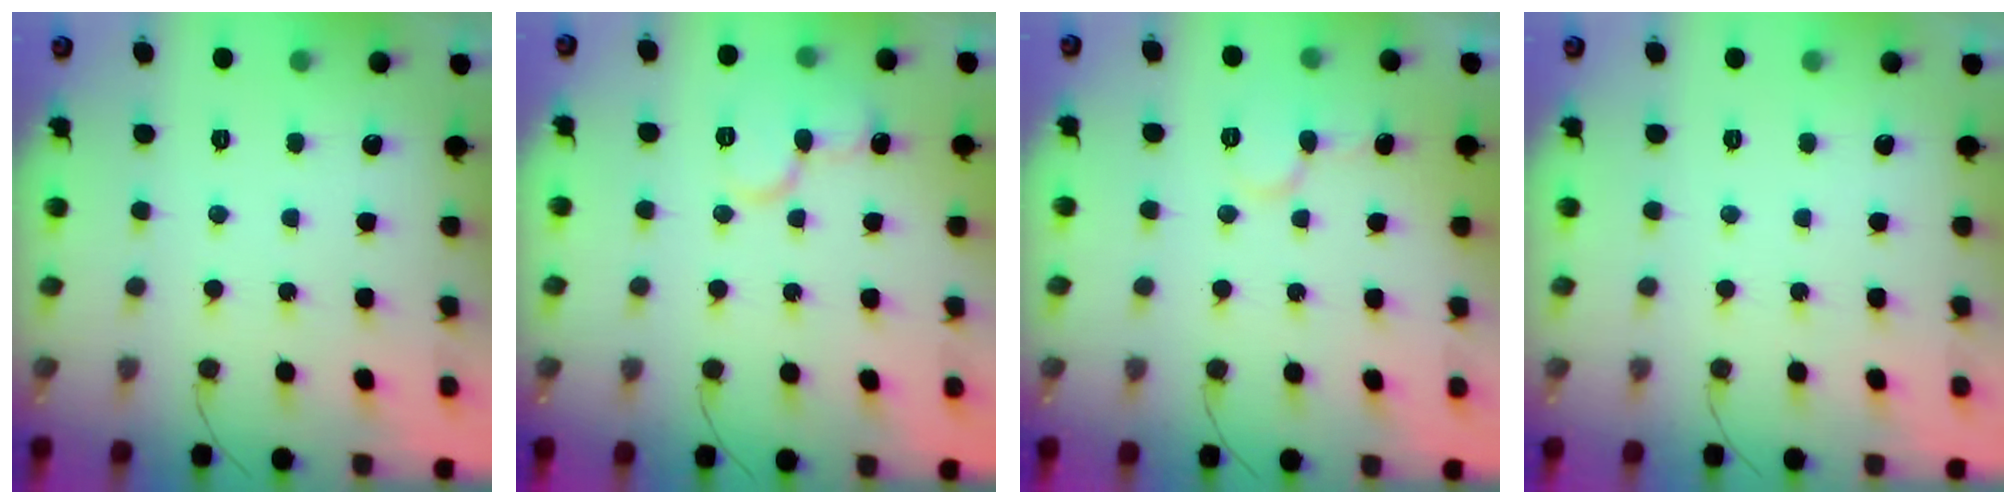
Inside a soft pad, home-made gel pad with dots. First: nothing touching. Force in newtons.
{"total": 10.2, "press": 10.1, "slide": 1.4}
{"total": 6.6, "press": 6.6, "slide": 0.6}
{"total": 0.0}